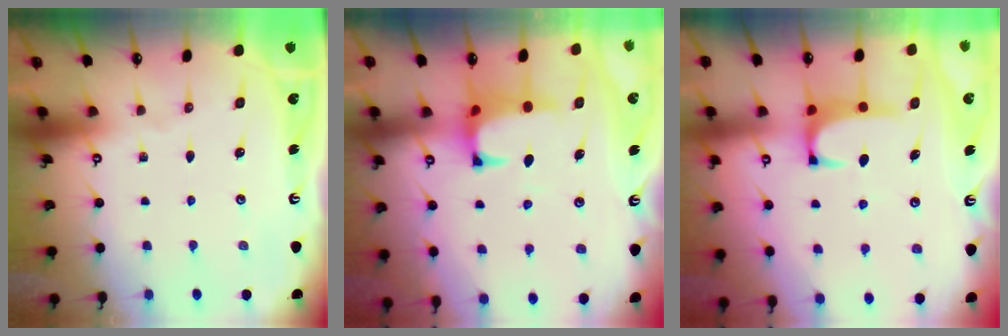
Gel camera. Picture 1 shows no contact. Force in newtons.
{"total": 1.0, "press": 0.5, "slide": 0.9}
{"total": 0.8, "press": 0.6, "slide": 0.5}